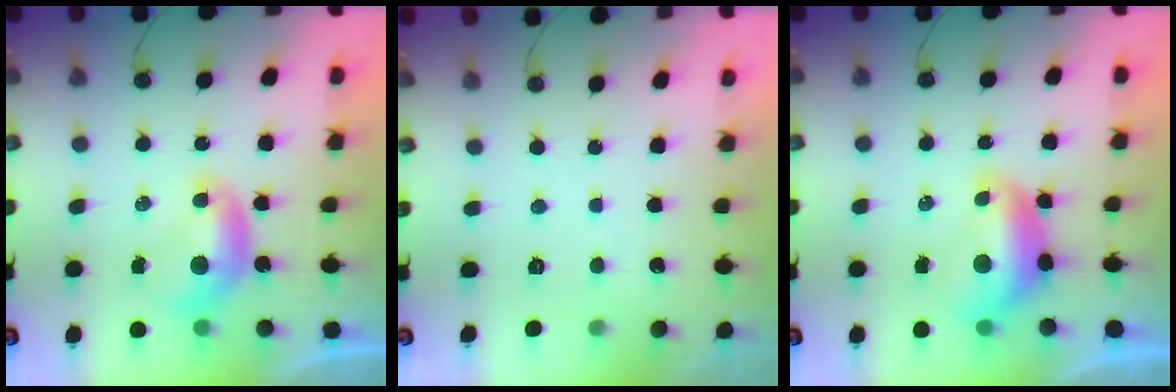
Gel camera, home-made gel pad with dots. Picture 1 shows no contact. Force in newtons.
{"total": 6.1, "press": 6.1, "slide": 0.2}
{"total": 1.5, "press": 1.4, "slide": 0.6}